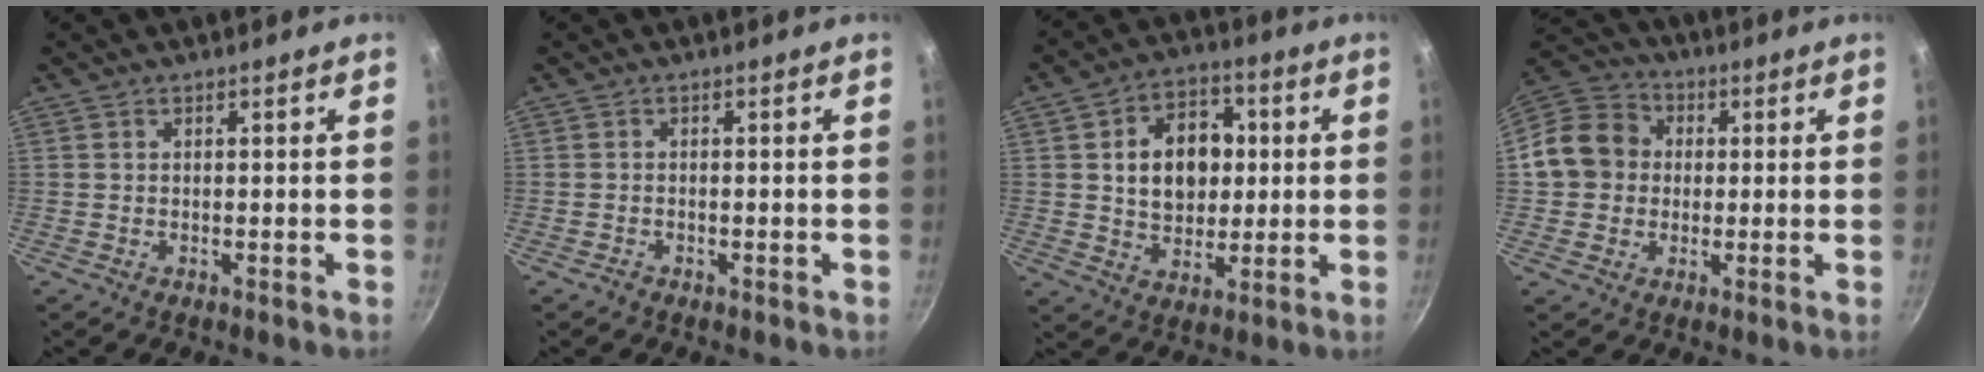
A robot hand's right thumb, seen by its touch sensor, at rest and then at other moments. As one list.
[{"total": 0.9, "force": [-0.6, 0.6, 0.3], "torque": [-0.008, 0.006, -0.011]}, {"total": 13.2, "force": [1.8, 9.8, 8.6], "torque": [-0.093, 0.008, 0.027]}, {"total": 11.7, "force": [0.5, 10.4, 5.3], "torque": [-0.068, 0.027, -0.009]}]